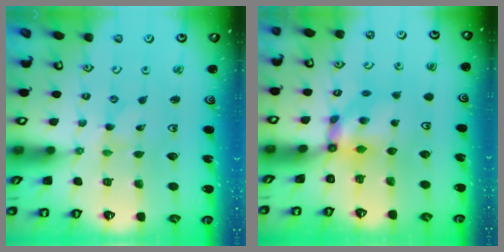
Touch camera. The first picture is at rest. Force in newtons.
{"total": 5.6, "press": 5.6, "slide": 0.3}